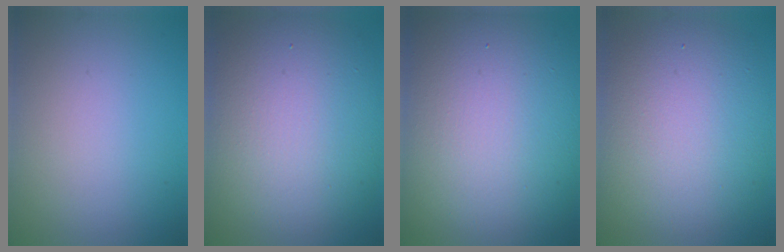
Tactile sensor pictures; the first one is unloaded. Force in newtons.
{"total": 12.2, "press": 12.2, "slide": 0.8}
{"total": 16.3, "press": 16.3, "slide": 1.1}
{"total": 10.5, "press": 10.5, "slide": 0.8}